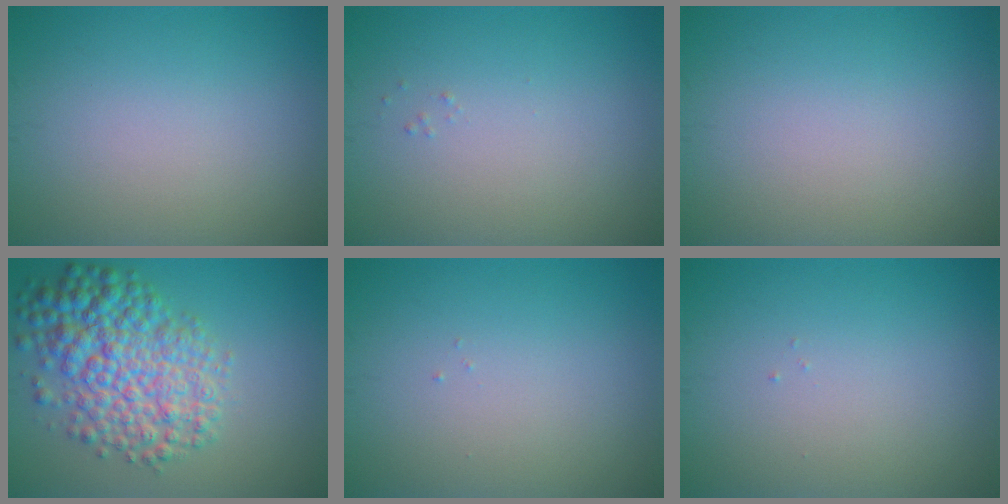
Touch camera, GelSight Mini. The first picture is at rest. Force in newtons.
{"total": 0.0}
{"total": 0.0}
{"total": 7.7, "press": 7.7, "slide": 0.2}
{"total": 0.0}
{"total": 0.0}